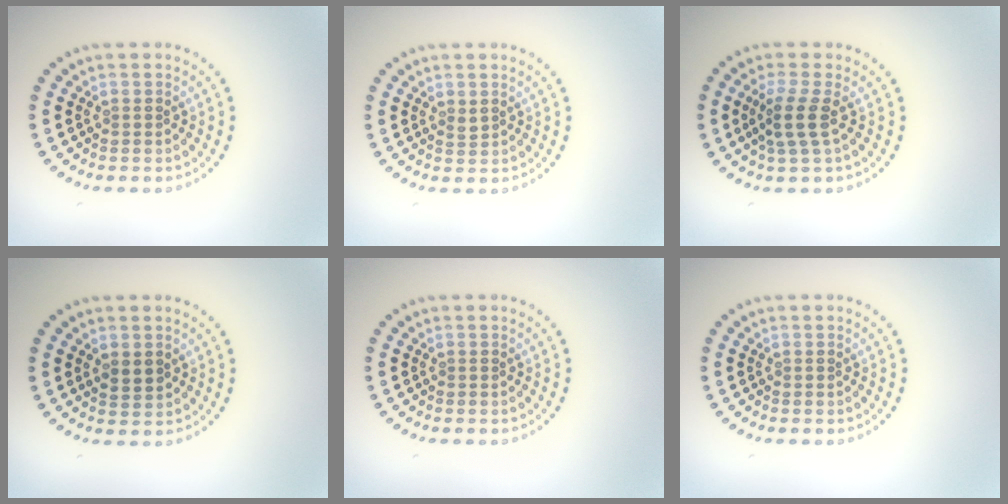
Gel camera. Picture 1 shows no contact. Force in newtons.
{"total": 0.6, "press": 0.5, "slide": 0.2}
{"total": 2.6, "press": 2.0, "slide": 1.6}
{"total": 1.6, "press": 1.6, "slide": 0.4}
{"total": 0.0}
{"total": 0.0}